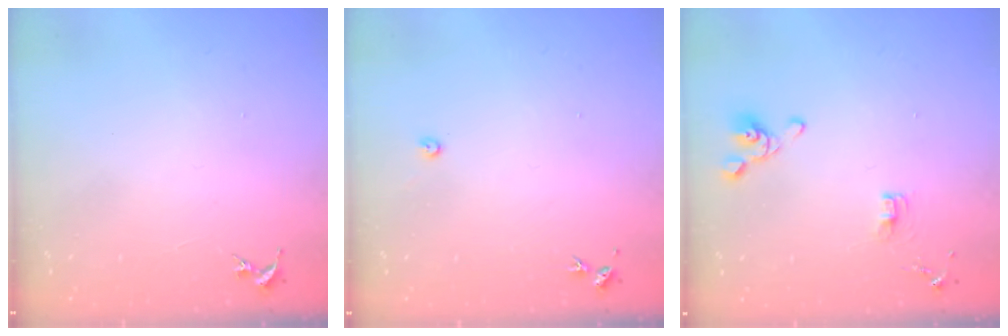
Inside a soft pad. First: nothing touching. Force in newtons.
{"total": 2.4, "press": 2.4, "slide": 0.3}
{"total": 7.7, "press": 7.3, "slide": 2.3}